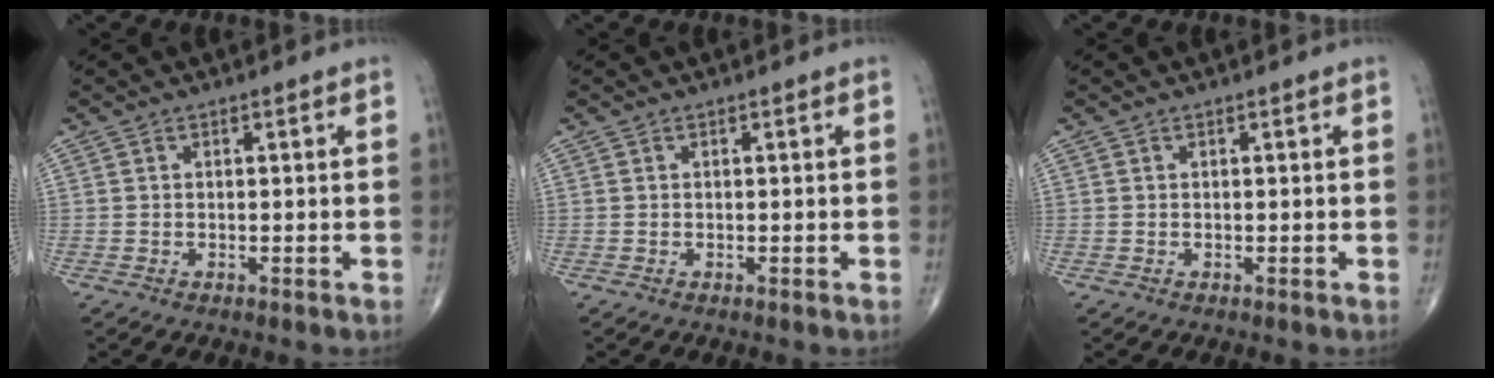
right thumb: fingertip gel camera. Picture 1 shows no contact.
{"total": 0.0}
{"total": 0.0}